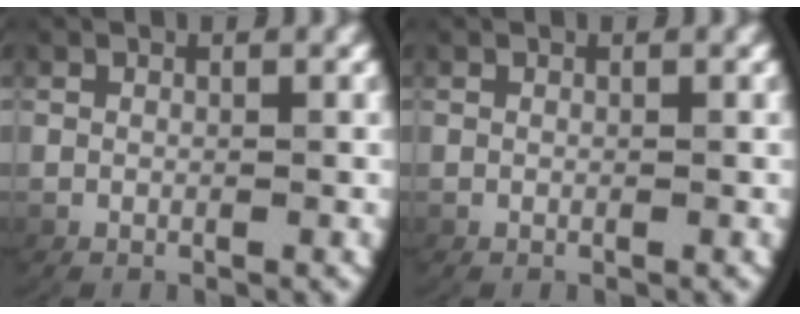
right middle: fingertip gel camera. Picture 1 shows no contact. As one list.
[{"total": 0.0}]